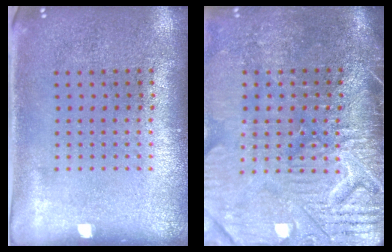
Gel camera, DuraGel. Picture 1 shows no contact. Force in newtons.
{"total": 4.6, "press": 4.0, "slide": 2.2}